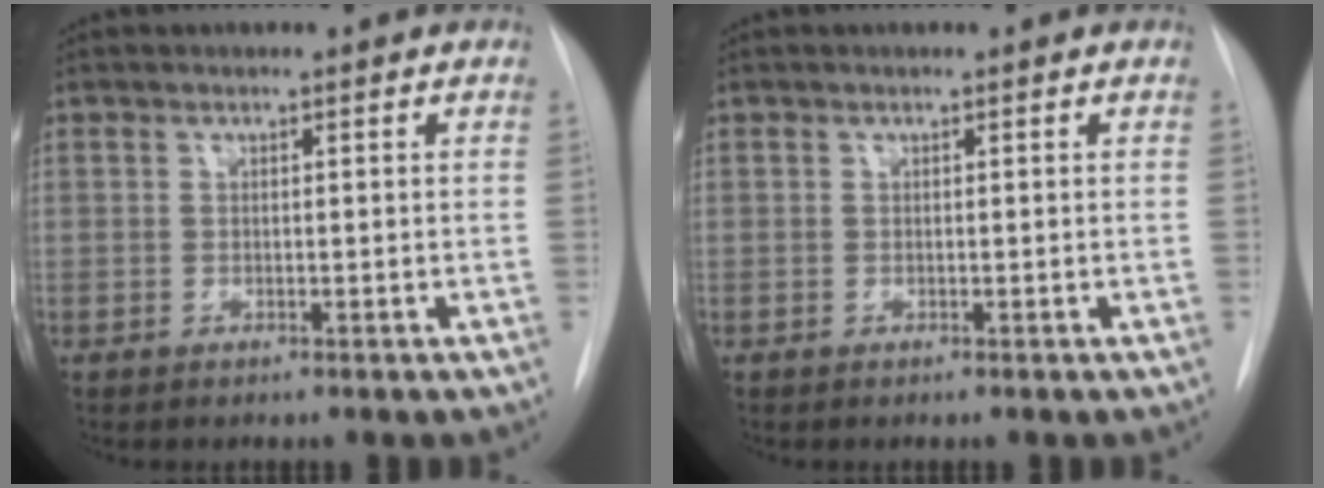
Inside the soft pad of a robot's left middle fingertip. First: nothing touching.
{"total": 0.0}